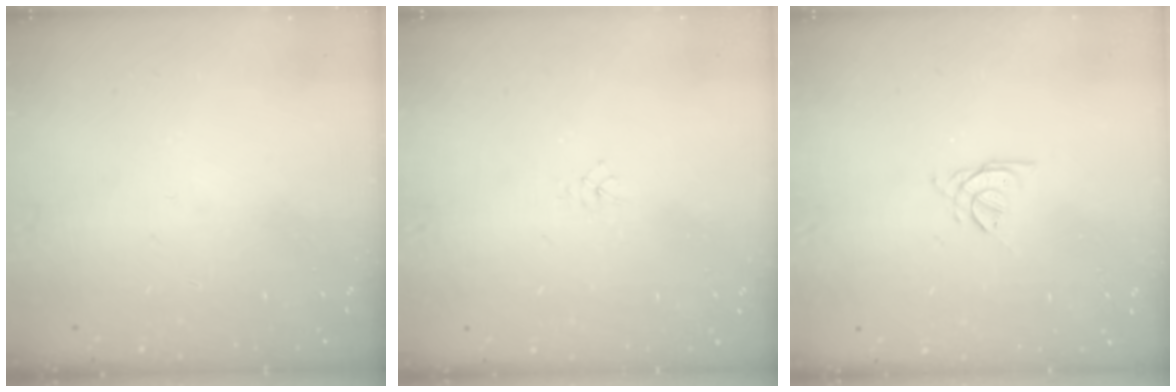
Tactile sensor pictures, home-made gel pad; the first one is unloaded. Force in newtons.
{"total": 1.9, "press": 1.9, "slide": 0.3}
{"total": 1.9, "press": 1.8, "slide": 0.5}